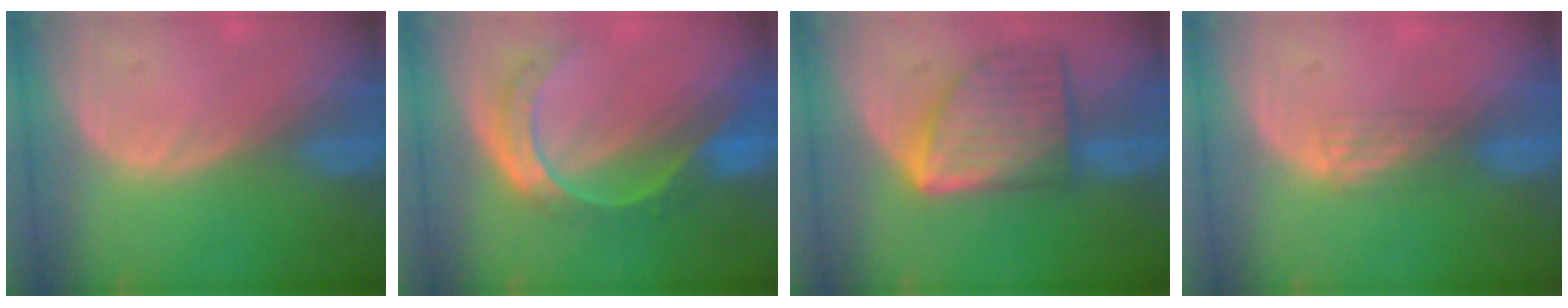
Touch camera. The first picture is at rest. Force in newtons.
{"total": 8.1, "press": 6.8, "slide": 4.4}
{"total": 9.3, "press": 9.3, "slide": 0.5}
{"total": 2.2, "press": 1.8, "slide": 1.2}